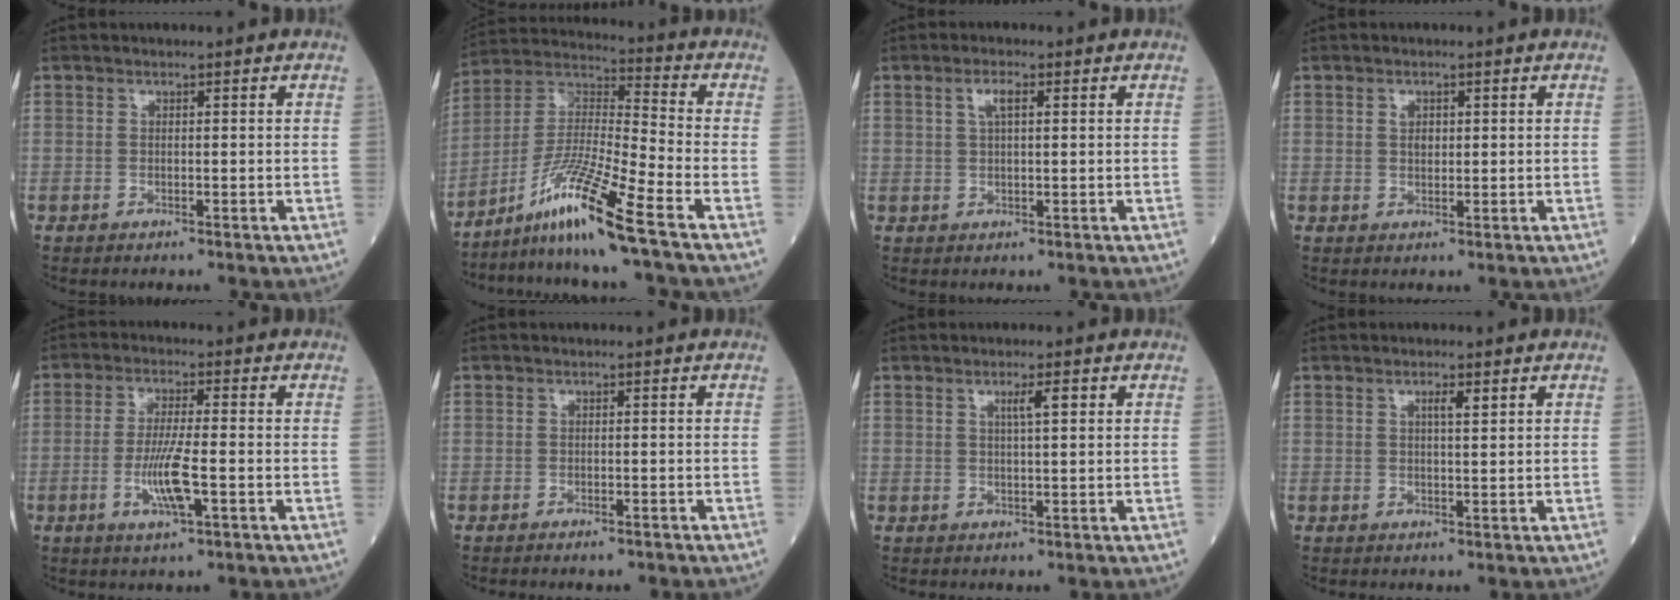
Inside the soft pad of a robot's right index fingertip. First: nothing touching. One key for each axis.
{"total": 13.6, "fx": -8.7, "fy": -1.6, "fz": 10.3, "tx": -0.213, "ty": -0.015, "tz": -0.164}
{"total": 2.7, "fx": 1.1, "fy": 0.7, "fz": 2.4, "tx": -0.050, "ty": 0.007, "tz": 0.020}
{"total": 1.6, "fx": 0.6, "fy": 0.9, "fz": 1.2, "tx": -0.022, "ty": 0.000, "tz": 0.010}
{"total": 6.9, "fx": -2.0, "fy": 0.4, "fz": 6.6, "tx": -0.132, "ty": -0.010, "tz": -0.037}
{"total": 1.3, "fx": -1.1, "fy": 0.3, "fz": 0.7, "tx": -0.011, "ty": -0.001, "tz": -0.012}
{"total": 2.2, "fx": 1.0, "fy": 0.3, "fz": 1.9, "tx": -0.033, "ty": 0.001, "tz": 0.016}
{"total": 1.7, "fx": 0.8, "fy": 0.1, "fz": 1.5, "tx": -0.027, "ty": 0.000, "tz": 0.013}